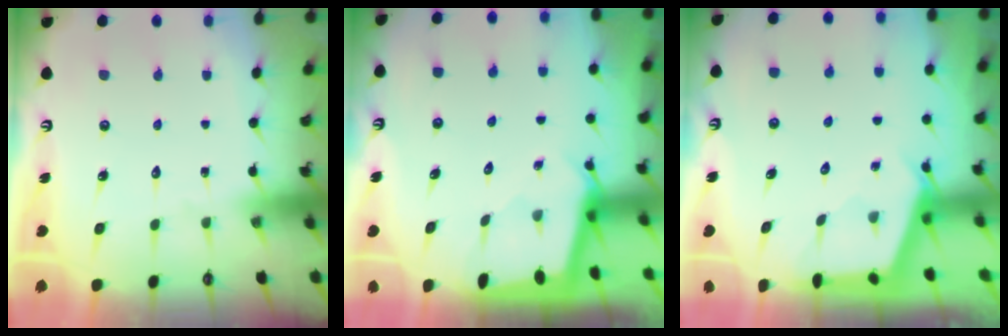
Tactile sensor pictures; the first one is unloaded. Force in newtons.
{"total": 1.7, "press": 1.6, "slide": 0.2}
{"total": 2.5, "press": 2.5, "slide": 0.3}